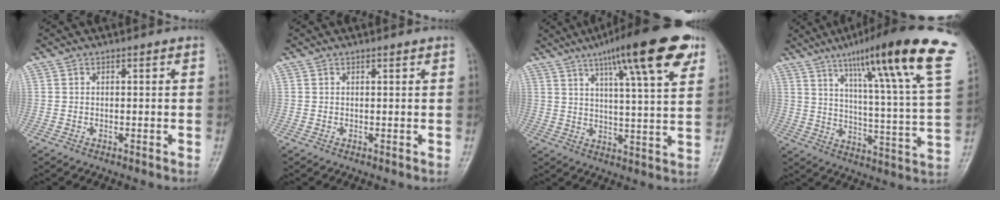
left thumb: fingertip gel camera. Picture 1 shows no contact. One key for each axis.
{"total": 0.5, "fx": 0.4, "fy": 0.0, "fz": 0.3, "tx": -0.010, "ty": -0.002, "tz": 0.008}
{"total": 18.7, "fx": 10.2, "fy": 3.7, "fz": 15.3, "tx": -0.209, "ty": -0.020, "tz": 0.149}
{"total": 26.1, "fx": 15.0, "fy": 3.0, "fz": 21.1, "tx": -0.298, "ty": -0.042, "tz": 0.213}